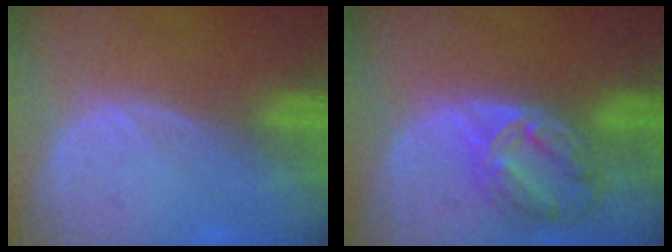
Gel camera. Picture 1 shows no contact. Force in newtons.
{"total": 8.3, "press": 7.1, "slide": 4.2}